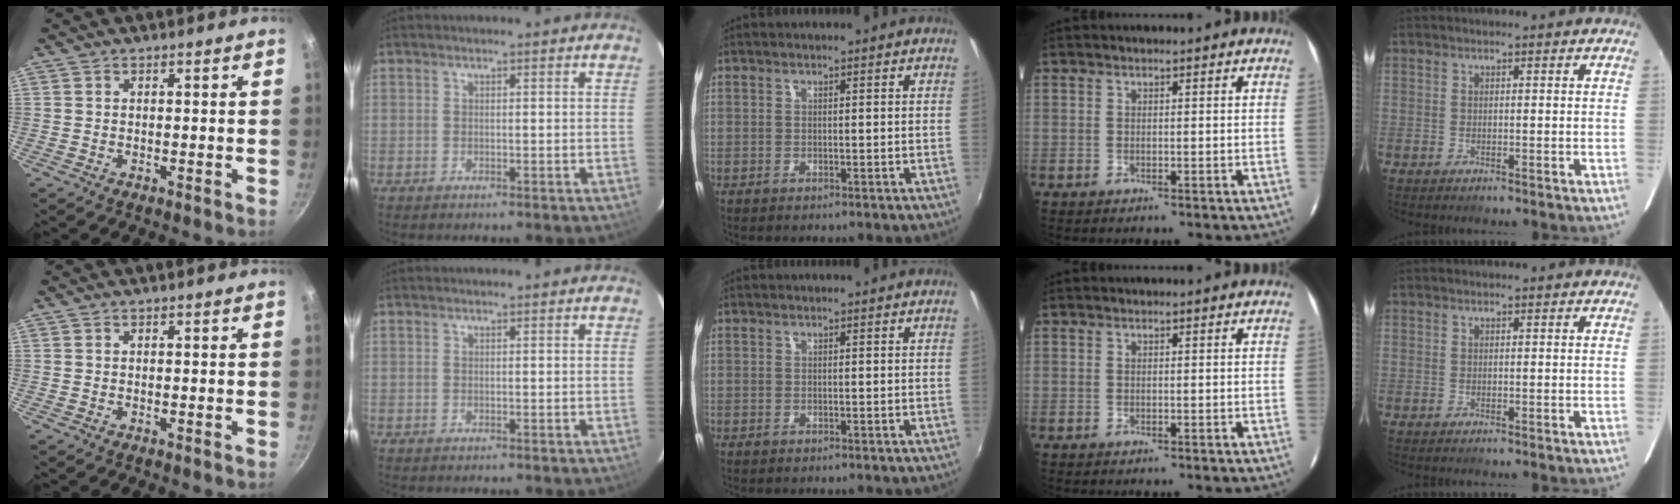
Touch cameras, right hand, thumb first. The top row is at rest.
{}